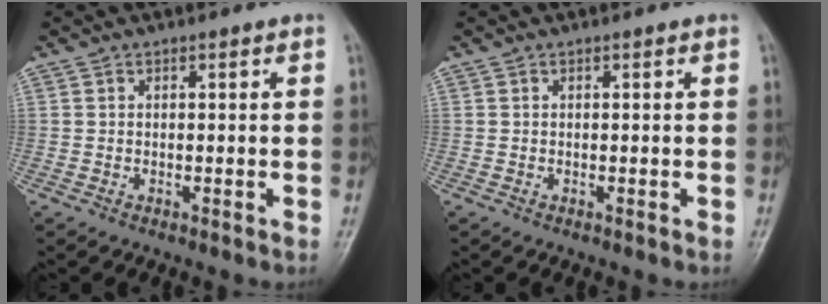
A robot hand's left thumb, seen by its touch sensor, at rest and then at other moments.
{"total": 0.0}